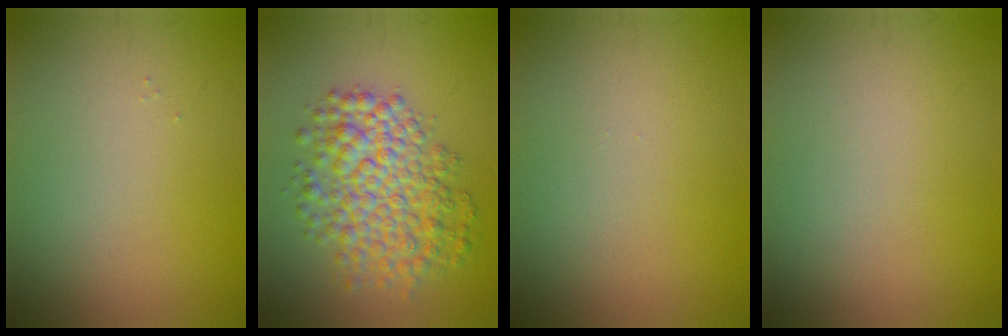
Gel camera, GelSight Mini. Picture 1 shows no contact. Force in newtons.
{"total": 6.4, "press": 6.4, "slide": 0.2}
{"total": 0.0}
{"total": 0.0}